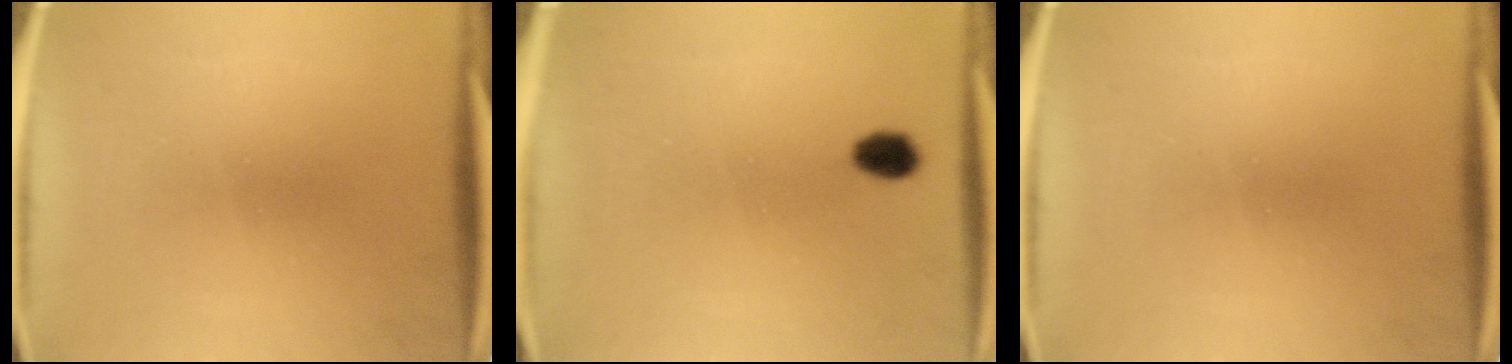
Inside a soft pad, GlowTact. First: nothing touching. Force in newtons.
{"total": 3.2}
{"total": 0.0}